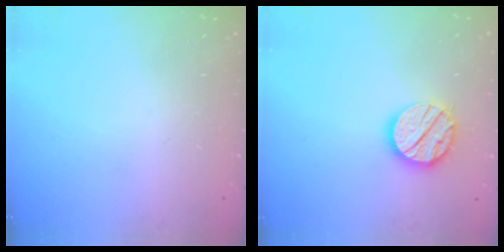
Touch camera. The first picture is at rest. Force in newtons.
{"total": 14.1, "press": 14.1, "slide": 1.1}